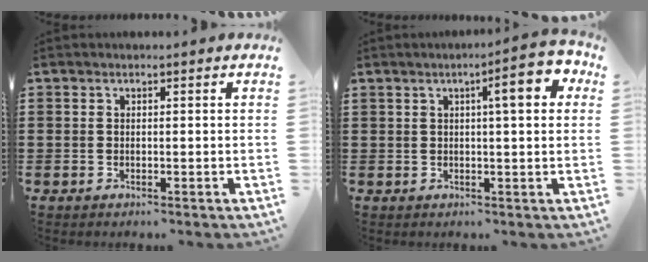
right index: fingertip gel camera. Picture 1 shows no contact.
{"total": 7.2, "force": [2.4, 1.3, 6.7], "torque": [-0.100, -0.004, 0.030]}